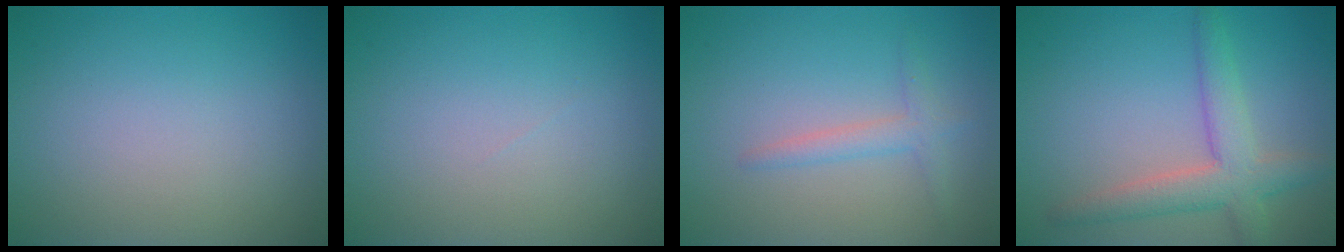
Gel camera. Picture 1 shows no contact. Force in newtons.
{"total": 0.0}
{"total": 1.8, "press": 1.8, "slide": 0.1}
{"total": 4.5, "press": 4.5, "slide": 0.3}